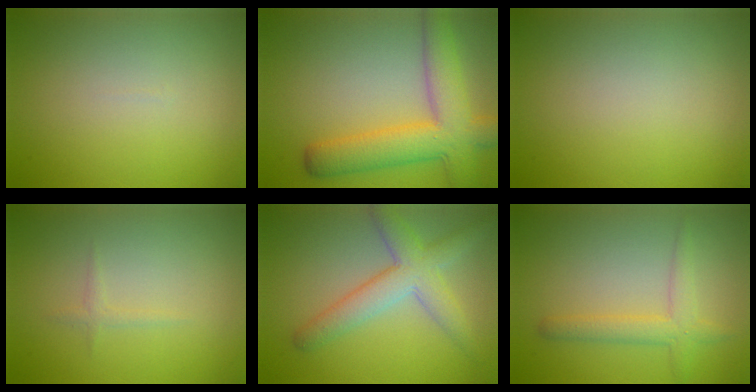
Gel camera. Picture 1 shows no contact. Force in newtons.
{"total": 7.3, "press": 7.3, "slide": 0.2}
{"total": 0.0}
{"total": 0.7, "press": 0.7, "slide": 0.0}
{"total": 4.9, "press": 4.9, "slide": 0.3}
{"total": 2.7, "press": 2.7, "slide": 0.2}